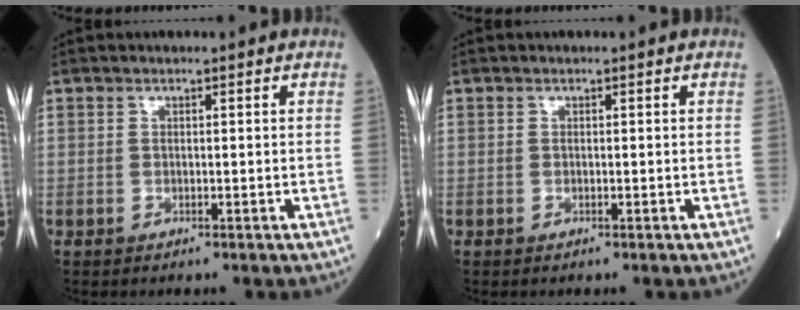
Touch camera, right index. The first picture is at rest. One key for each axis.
{"total": 0.0}